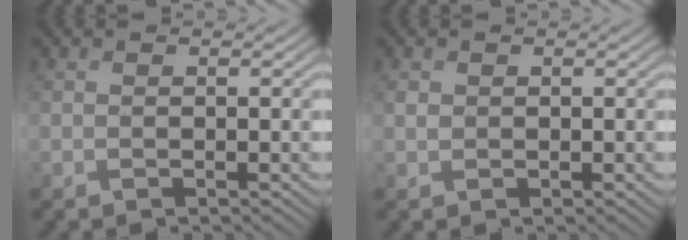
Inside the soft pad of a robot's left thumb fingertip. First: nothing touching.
{"total": 1.0, "force": [0.3, 0.9, 0.4], "torque": [-0.012, -0.002, 0.007]}